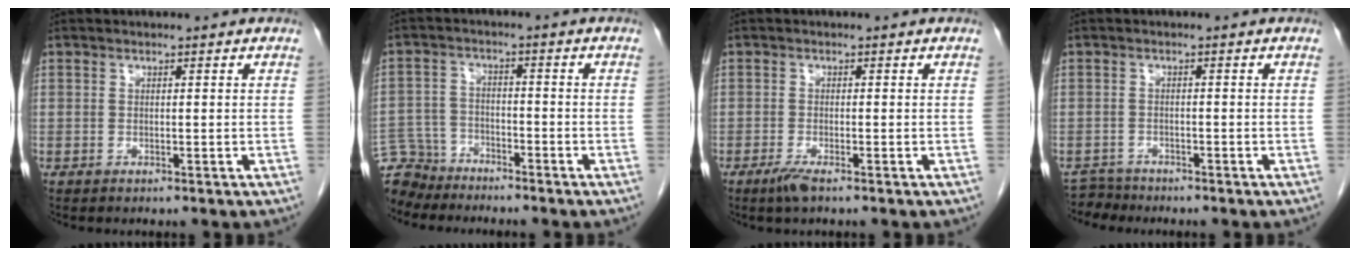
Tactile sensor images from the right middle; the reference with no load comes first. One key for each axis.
{"total": 7.9, "fx": -7.3, "fy": 3.1, "fz": 0.0, "tx": -0.007, "ty": 0.003, "tz": -0.139}
{"total": 2.1, "fx": -1.4, "fy": 0.2, "fz": 1.6, "tx": -0.032, "ty": -0.006, "tz": -0.026}
{"total": 2.5, "fx": -2.3, "fy": 0.5, "fz": -0.8, "tx": 0.015, "ty": -0.007, "tz": -0.042}